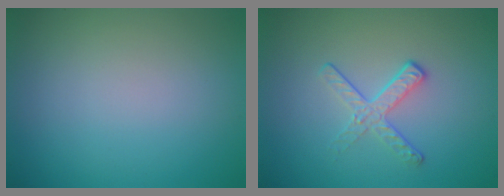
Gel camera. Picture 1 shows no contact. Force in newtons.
{"total": 2.1, "press": 1.4, "slide": 1.6}